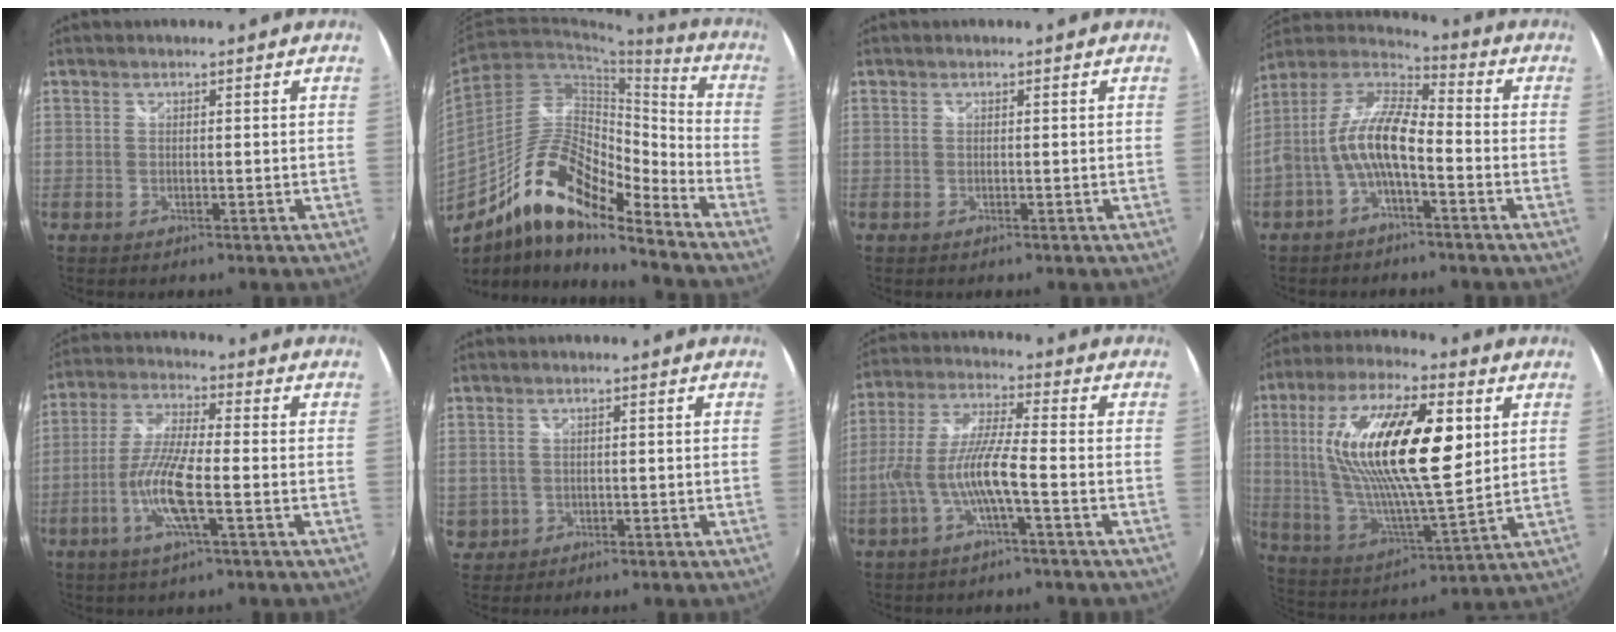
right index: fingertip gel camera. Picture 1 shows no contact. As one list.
[{"total": 17.3, "force": [-12.5, 5.1, 10.9], "torque": [-0.190, 0.006, -0.236]}, {"total": 0.0}, {"total": 11.4, "force": [-2.9, 3.7, 10.3], "torque": [-0.214, 0.015, -0.058]}, {"total": 10.5, "force": [-3.3, 1.6, 9.8], "torque": [-0.206, -0.005, -0.068]}, {"total": 3.7, "force": [0.1, 3.5, 1.0], "torque": [-0.020, 0.001, 0.010]}, {"total": 9.8, "force": [-3.6, 0.6, 9.1], "torque": [-0.190, -0.002, -0.063]}, {"total": 23.7, "force": [6.1, 7.3, 21.7], "torque": [-0.404, 0.008, 0.113]}]